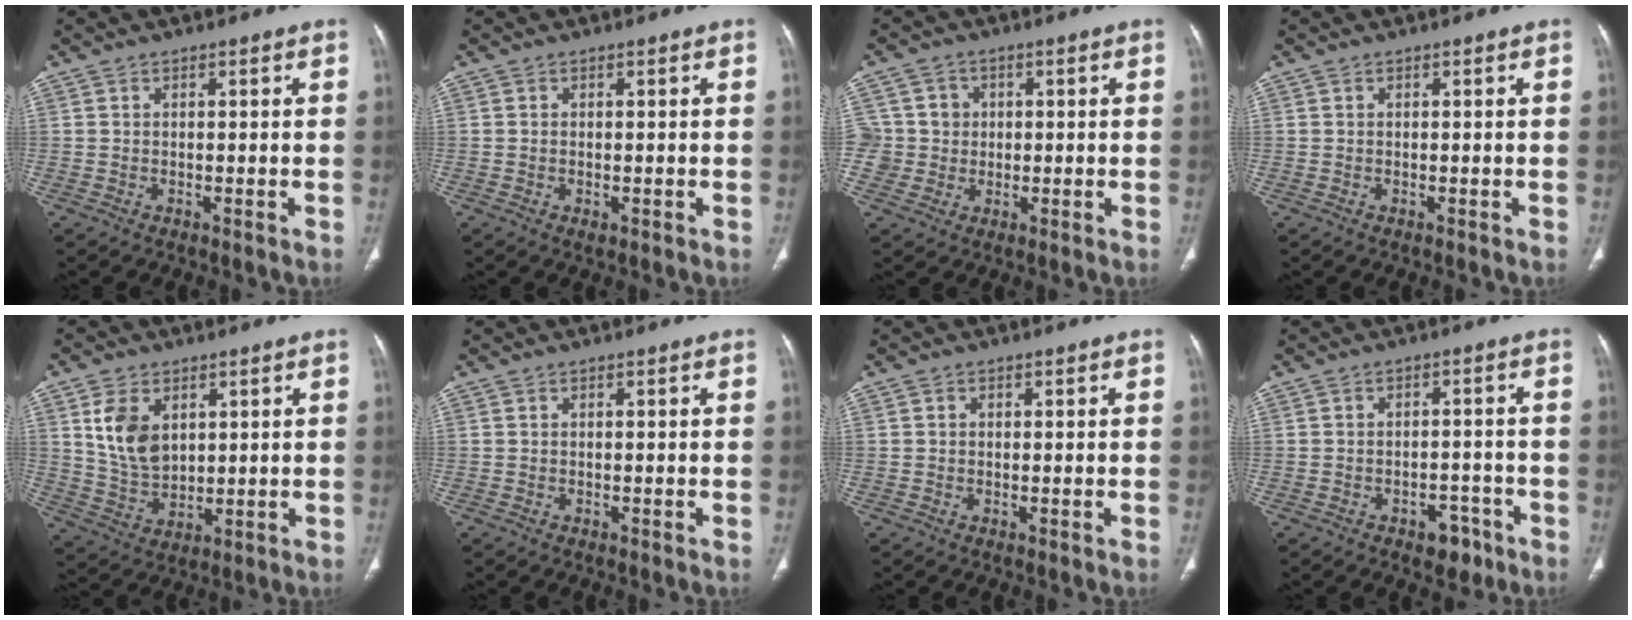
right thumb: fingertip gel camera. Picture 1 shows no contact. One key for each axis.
{"total": 1.1, "fx": -0.3, "fy": 0.7, "fz": 0.8, "tx": -0.017, "ty": -0.002, "tz": -0.003}
{"total": 6.8, "fx": 0.2, "fy": 6.7, "fz": 0.7, "tx": 0.017, "ty": 0.013, "tz": 0.004}
{"total": 0.0}
{"total": 9.5, "fx": 3.2, "fy": 6.3, "fz": 6.2, "tx": -0.099, "ty": -0.017, "tz": 0.073}
{"total": 0.0}
{"total": 0.5, "fx": 0.1, "fy": 0.5, "fz": 0.2, "tx": 0.001, "ty": 0.001, "tz": 0.001}
{"total": 4.9, "fx": -3.0, "fy": 3.2, "fz": 2.3, "tx": -0.010, "ty": 0.024, "tz": -0.036}